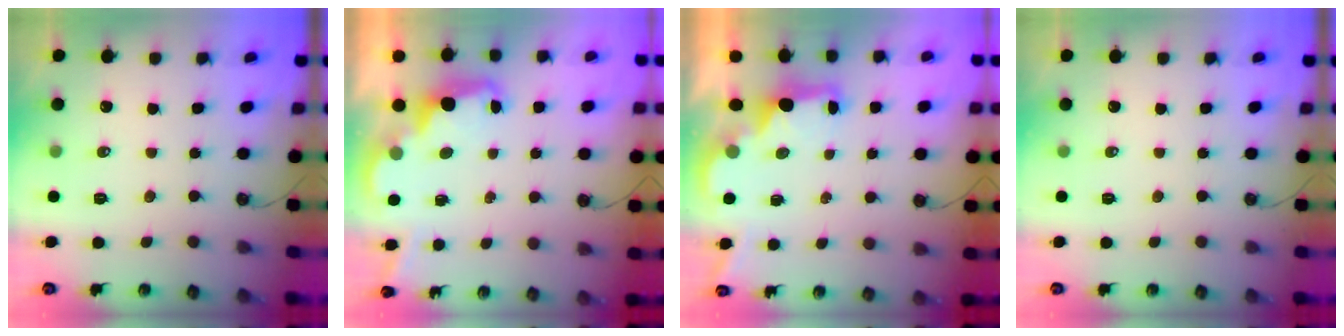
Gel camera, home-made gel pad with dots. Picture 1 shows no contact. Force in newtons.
{"total": 2.4, "press": 2.3, "slide": 0.5}
{"total": 2.1, "press": 2.0, "slide": 0.8}
{"total": 0.0}